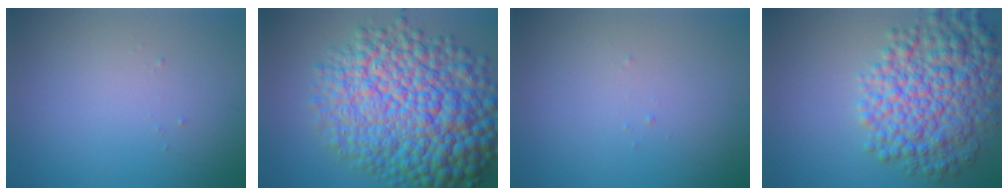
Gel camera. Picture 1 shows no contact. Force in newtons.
{"total": 15.8, "press": 15.8, "slide": 0.3}
{"total": 0.0}
{"total": 8.8, "press": 8.8, "slide": 0.0}